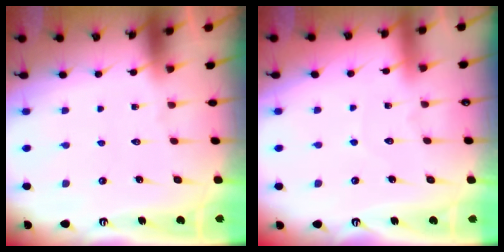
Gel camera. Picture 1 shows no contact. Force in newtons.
{"total": 2.5, "press": 2.5, "slide": 0.3}